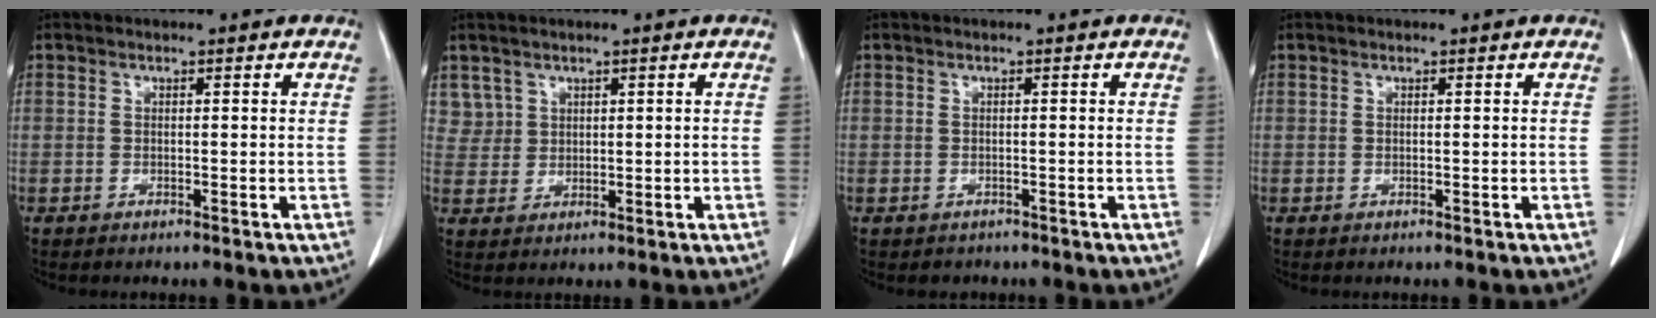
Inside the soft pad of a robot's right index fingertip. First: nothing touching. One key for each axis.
{"total": 3.3, "fx": 1.9, "fy": 2.6, "fz": -0.3, "tx": 0.018, "ty": 0.005, "tz": 0.038}
{"total": 1.3, "fx": -1.0, "fy": 0.9, "fz": -0.1, "tx": -0.009, "ty": 0.001, "tz": -0.013}
{"total": 0.0}